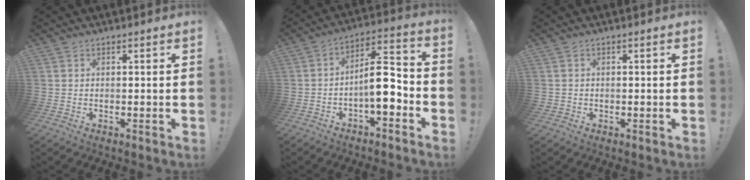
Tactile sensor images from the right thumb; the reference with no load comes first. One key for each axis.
{"total": 11.9, "fx": -3.2, "fy": 4.7, "fz": 10.5, "tx": -0.166, "ty": 0.015, "tz": -0.055}
{"total": 1.0, "fx": -0.2, "fy": 1.0, "fz": 0.2, "tx": -0.003, "ty": 0.002, "tz": -0.004}